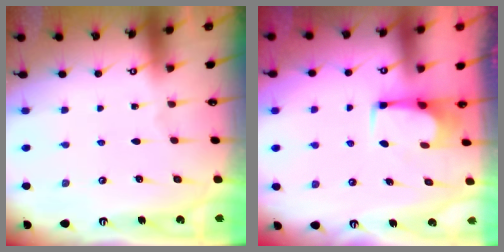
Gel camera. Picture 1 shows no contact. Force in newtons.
{"total": 2.5, "press": 2.4, "slide": 0.4}